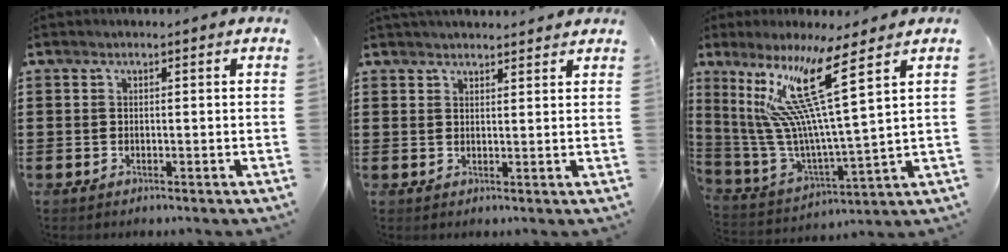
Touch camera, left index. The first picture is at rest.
{"total": 2.0, "force": [2.0, 0.2, 0.0], "torque": [-0.005, -0.002, 0.039]}
{"total": 13.8, "force": [9.2, 0.3, 10.4], "torque": [-0.223, -0.061, 0.146]}